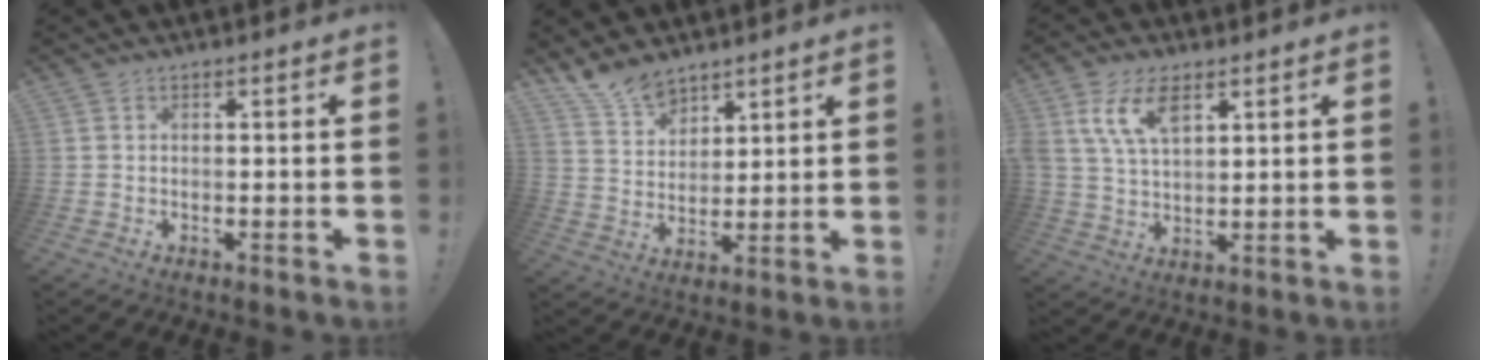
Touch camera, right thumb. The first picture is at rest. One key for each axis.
{"total": 9.8, "fx": 8.2, "fy": 4.8, "fz": 2.4, "tx": -0.051, "ty": -0.056, "tz": 0.161}
{"total": 10.8, "fx": 5.3, "fy": 5.9, "fz": 7.4, "tx": -0.152, "ty": -0.008, "tz": 0.098}